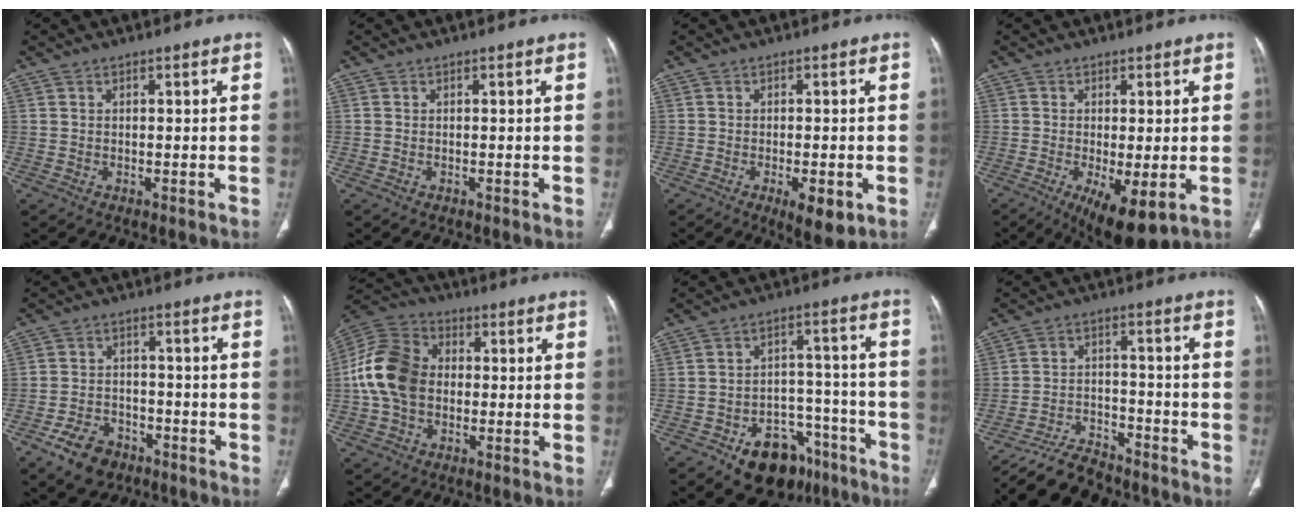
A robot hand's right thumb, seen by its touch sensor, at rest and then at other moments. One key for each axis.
{"total": 0.0}
{"total": 6.0, "fx": -2.4, "fy": 2.1, "fz": 5.1, "tx": -0.073, "ty": -0.005, "tz": -0.028}
{"total": 9.4, "fx": -3.2, "fy": 3.2, "fz": 8.2, "tx": -0.133, "ty": -0.019, "tz": -0.043}
{"total": 7.7, "fx": -4.7, "fy": 5.2, "fz": 3.3, "tx": -0.046, "ty": 0.029, "tz": -0.076}
{"total": 14.7, "fx": -0.2, "fy": 11.0, "fz": 9.8, "tx": -0.185, "ty": 0.029, "tz": -0.011}
{"total": 15.0, "fx": -9.3, "fy": 9.4, "fz": 7.0, "tx": -0.054, "ty": 0.081, "tz": -0.128}
{"total": 10.7, "fx": -9.5, "fy": 4.0, "fz": 2.7, "tx": -0.044, "ty": 0.055, "tz": -0.162}